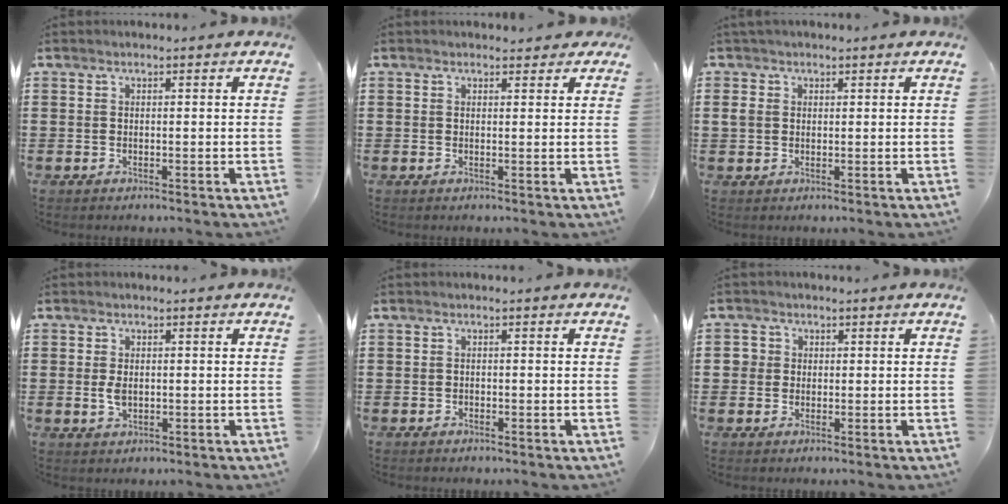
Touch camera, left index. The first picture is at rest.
{"total": 1.4, "force": [1.1, 0.6, 0.5], "torque": [-0.005, 0.002, 0.020]}
{"total": 1.8, "force": [0.6, 1.5, 0.9], "torque": [-0.022, 0.008, 0.011]}
{"total": 2.7, "force": [0.1, 1.5, 2.2], "torque": [-0.051, 0.001, -0.001]}
{"total": 0.6, "force": [-0.5, 0.3, 0.1], "torque": [-0.004, 0.001, -0.010]}
{"total": 2.3, "force": [0.3, 2.2, 0.5], "torque": [-0.020, 0.009, 0.003]}